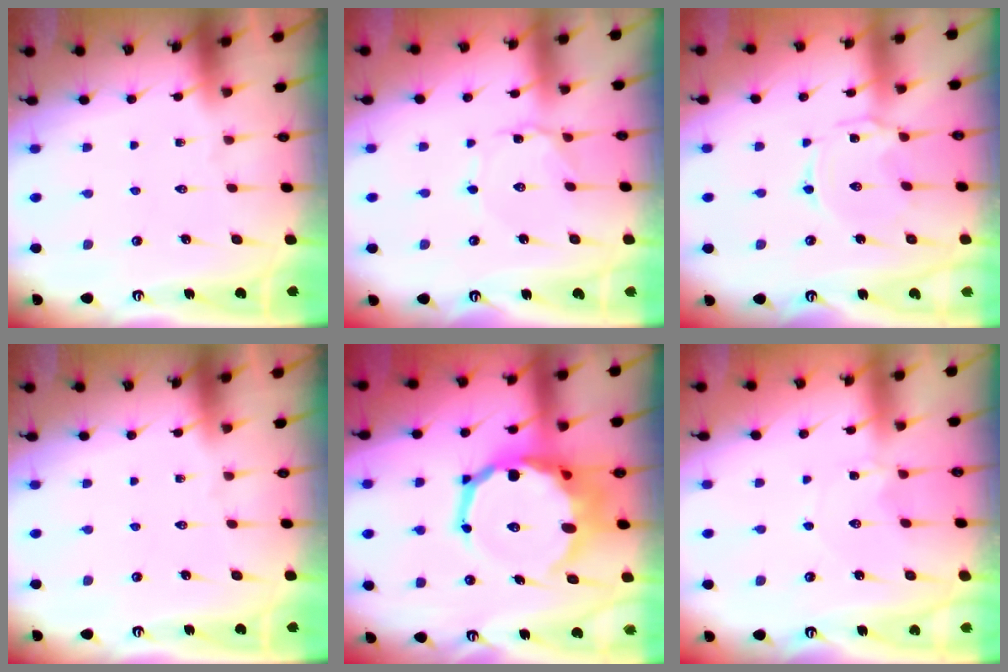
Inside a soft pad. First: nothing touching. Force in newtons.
{"total": 1.8, "press": 1.7, "slide": 0.2}
{"total": 1.8, "press": 1.7, "slide": 0.4}
{"total": 0.0}
{"total": 16.7, "press": 16.3, "slide": 3.7}
{"total": 1.1, "press": 1.1, "slide": 0.2}